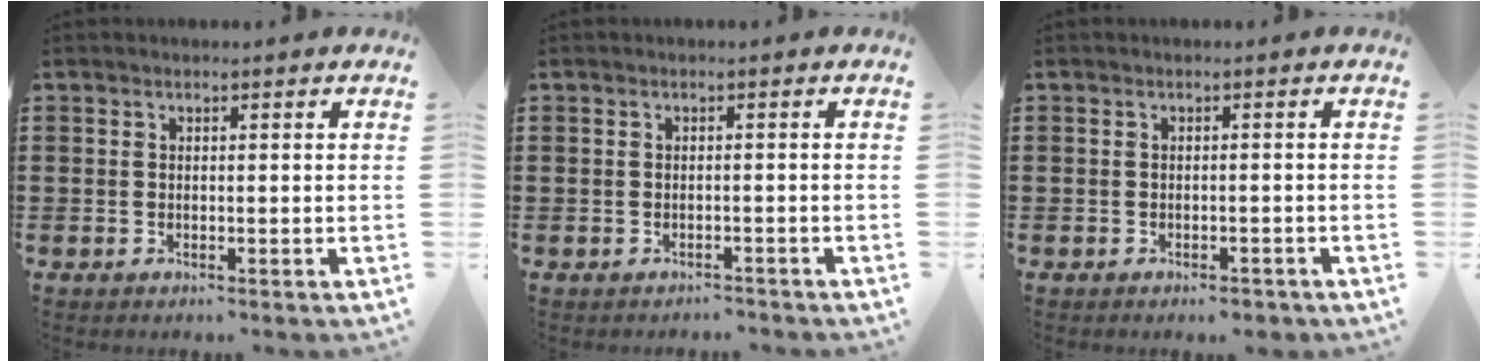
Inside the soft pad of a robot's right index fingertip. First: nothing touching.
{"total": 1.0, "force": [-1.0, 0.3, -0.1], "torque": [-0.002, 0.003, -0.023]}
{"total": 1.1, "force": [-1.0, 0.3, 0.4], "torque": [-0.013, -0.004, -0.020]}